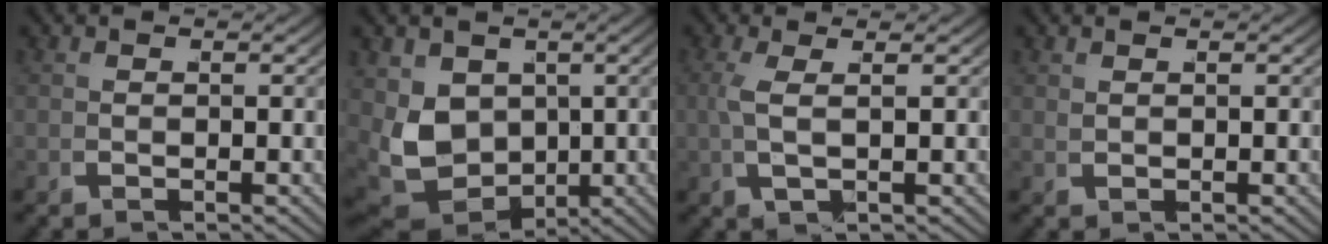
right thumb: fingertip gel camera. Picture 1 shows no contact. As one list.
[{"total": 9.4, "force": [-0.8, 7.2, 6.0], "torque": [-0.163, -0.058, 0.014]}, {"total": 2.4, "force": [1.0, 0.0, 2.2], "torque": [-0.056, 0.003, 0.021]}, {"total": 1.0, "force": [0.9, -0.5, -0.1], "torque": [0.005, 0.008, 0.018]}]